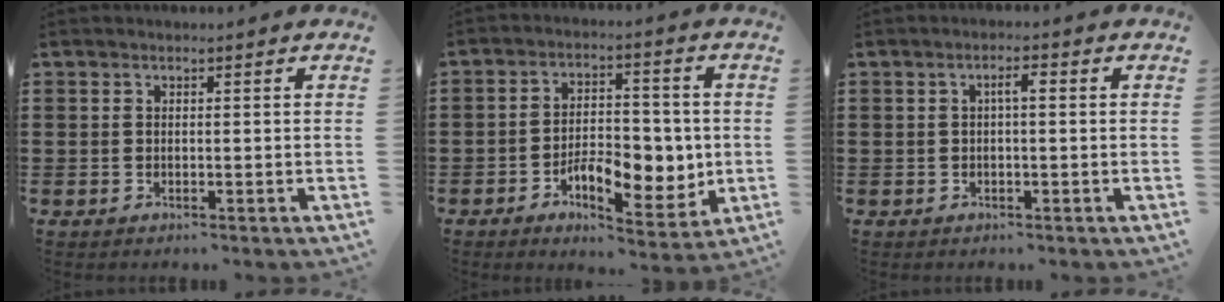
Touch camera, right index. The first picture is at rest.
{"total": 8.9, "force": [-2.5, 5.0, 6.9], "torque": [-0.105, 0.005, -0.041]}
{"total": 2.0, "force": [0.1, 0.5, 2.0], "torque": [-0.039, 0.006, -0.001]}